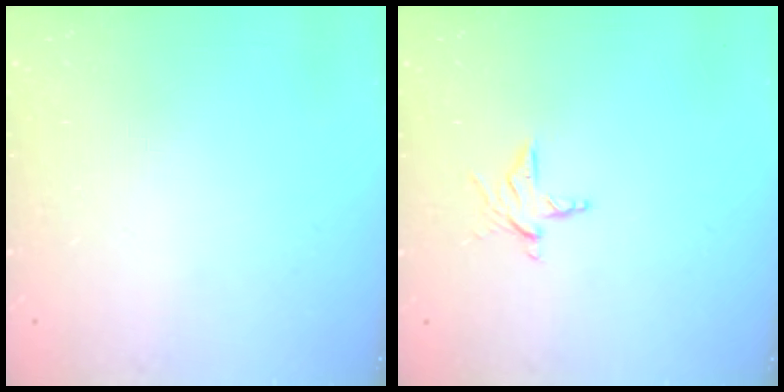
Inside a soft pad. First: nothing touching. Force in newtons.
{"total": 4.2, "press": 4.2, "slide": 0.3}